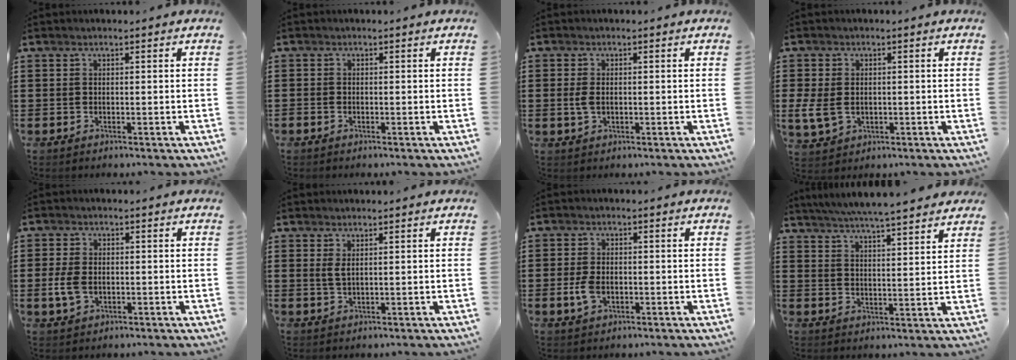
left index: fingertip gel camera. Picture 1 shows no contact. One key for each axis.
{"total": 0.6, "fx": -0.5, "fy": 0.3, "fz": 0.1, "tx": -0.005, "ty": -0.001, "tz": -0.009}
{"total": 2.5, "fx": -0.1, "fy": 1.5, "fz": 2.1, "tx": -0.056, "ty": -0.002, "tz": -0.006}
{"total": 4.6, "fx": -0.5, "fy": 3.3, "fz": 3.2, "tx": -0.083, "ty": 0.002, "tz": -0.013}
{"total": 4.0, "fx": -0.6, "fy": 2.5, "fz": 3.1, "tx": -0.078, "ty": -0.002, "tz": -0.015}
{"total": 1.7, "fx": 0.7, "fy": 0.5, "fz": 1.5, "tx": -0.040, "ty": -0.001, "tz": 0.010}
{"total": 3.7, "fx": -0.7, "fy": 2.1, "fz": 2.9, "tx": -0.074, "ty": -0.004, "tz": -0.018}
{"total": 5.2, "fx": 5.0, "fy": -0.4, "fz": 1.6, "tx": -0.050, "ty": -0.023, "tz": 0.088}